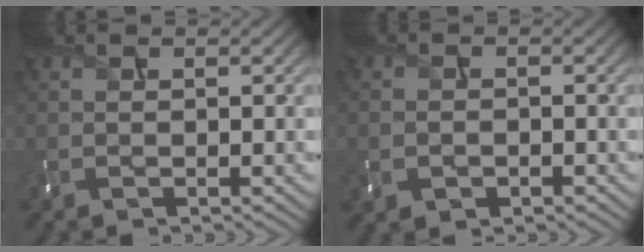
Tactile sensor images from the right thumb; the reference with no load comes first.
{"total": 2.0, "force": [-1.1, 1.4, 1.0], "torque": [-0.021, -0.007, -0.019]}